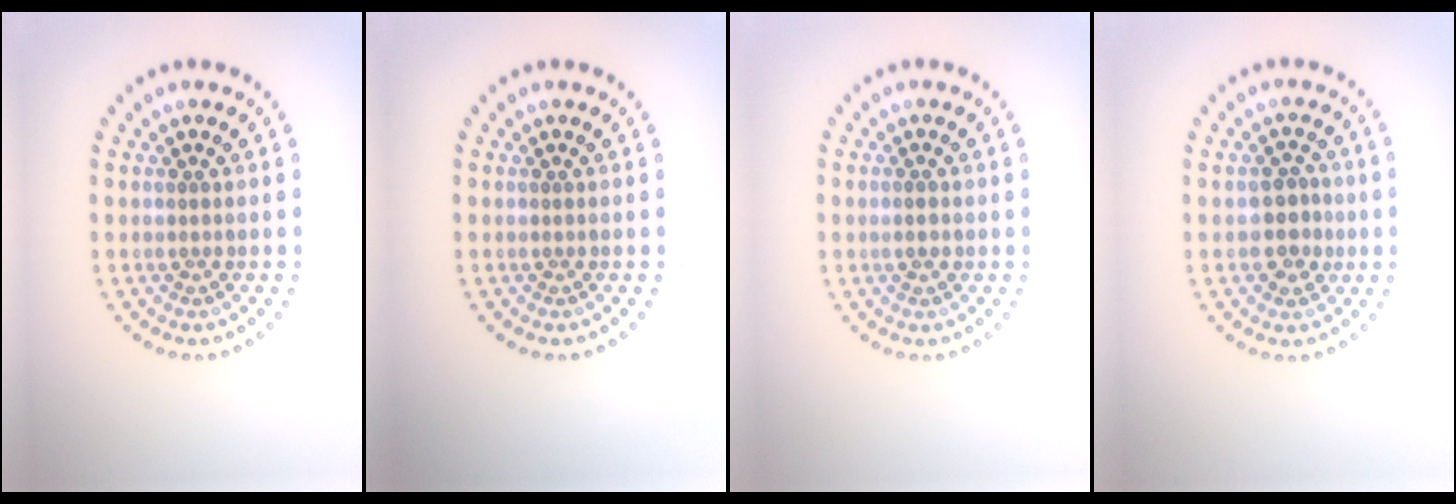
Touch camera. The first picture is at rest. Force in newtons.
{"total": 0.0}
{"total": 1.3, "press": 1.3, "slide": 0.1}
{"total": 2.6, "press": 2.5, "slide": 0.7}